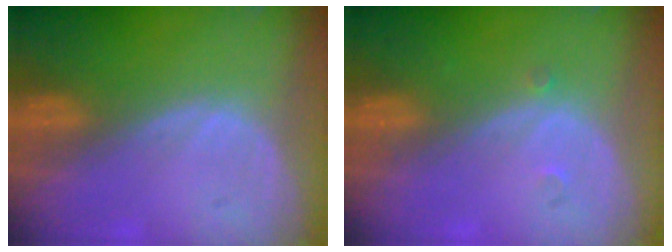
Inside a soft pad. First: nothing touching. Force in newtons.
{"total": 0.9, "press": 0.7, "slide": 0.5}